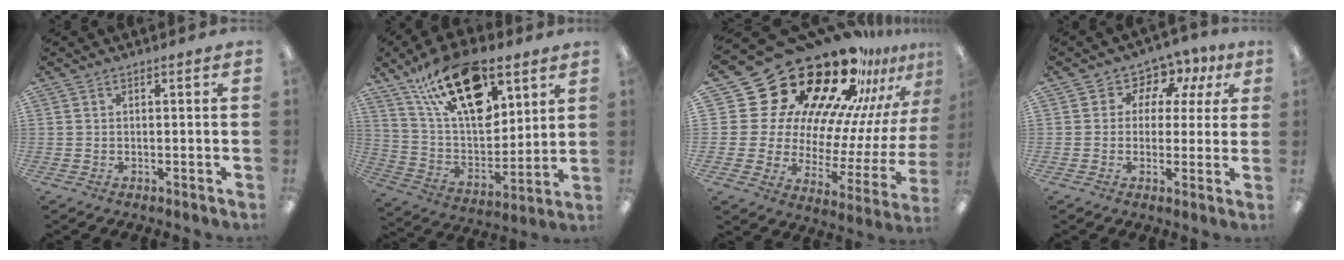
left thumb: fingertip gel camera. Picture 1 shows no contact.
{"total": 23.0, "force": [14.1, 10.7, 14.7], "torque": [-0.264, -0.074, 0.243]}
{"total": 28.3, "force": [21.2, 14.0, 12.6], "torque": [-0.172, -0.192, 0.396]}
{"total": 4.3, "force": [0.9, 4.0, 1.3], "torque": [-0.025, 0.004, 0.012]}